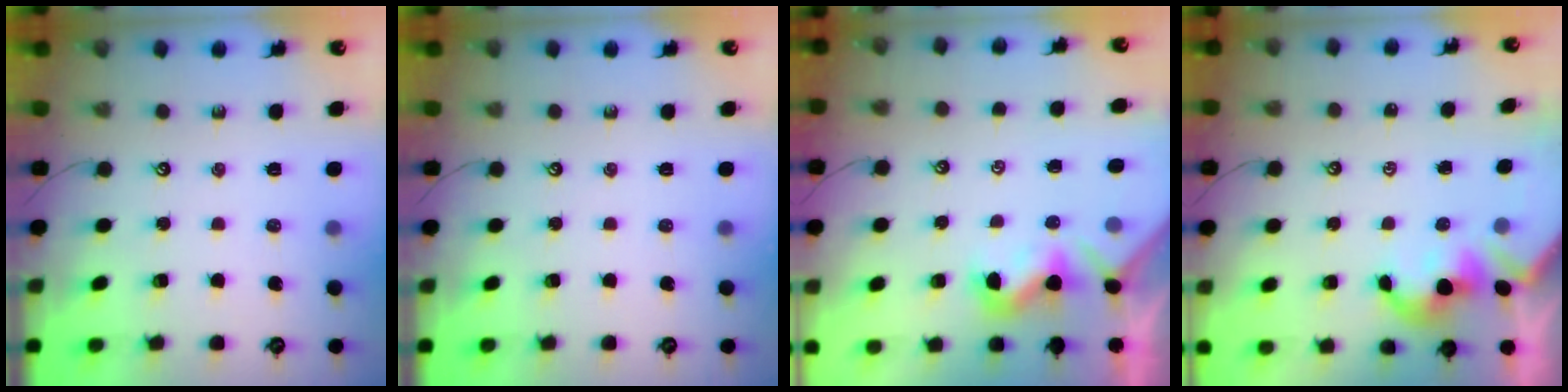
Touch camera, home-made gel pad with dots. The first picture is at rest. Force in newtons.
{"total": 0.0}
{"total": 1.5, "press": 1.4, "slide": 0.5}
{"total": 1.8, "press": 1.8, "slide": 0.2}